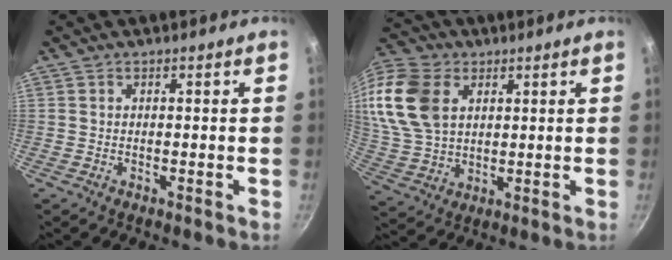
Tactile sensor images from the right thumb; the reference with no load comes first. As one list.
[{"total": 18.3, "force": [5.7, 12.8, 11.7], "torque": [-0.239, -0.003, 0.115]}]